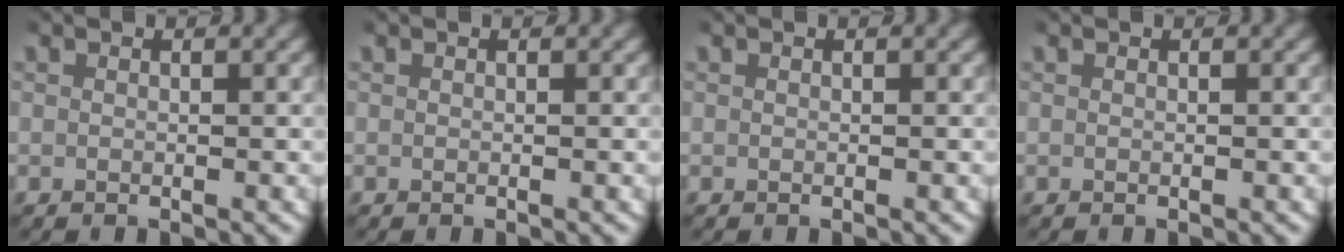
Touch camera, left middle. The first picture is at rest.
{"total": 0.0}
{"total": 0.0}
{"total": 0.0}